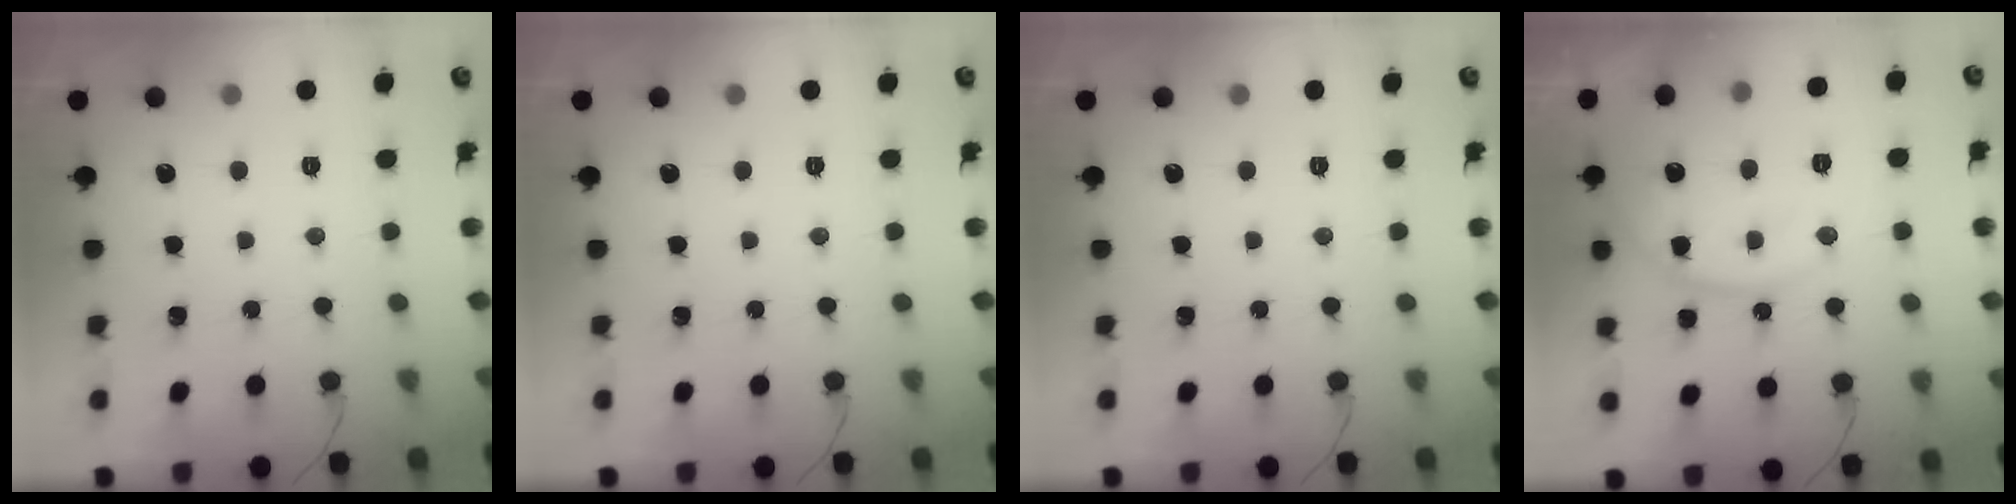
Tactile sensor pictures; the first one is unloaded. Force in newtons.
{"total": 0.0}
{"total": 0.0}
{"total": 13.1, "press": 13.1, "slide": 0.4}